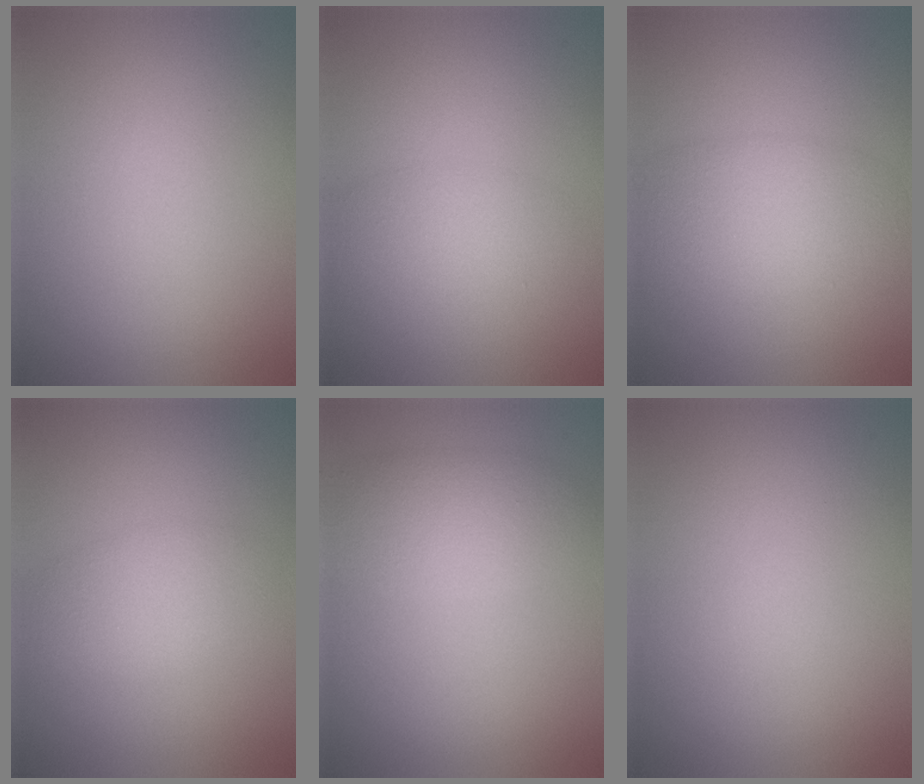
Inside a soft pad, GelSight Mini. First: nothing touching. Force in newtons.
{"total": 2.7, "press": 2.7, "slide": 0.1}
{"total": 4.5, "press": 4.5, "slide": 0.2}
{"total": 2.9, "press": 2.9, "slide": 0.1}
{"total": 3.5, "press": 3.5, "slide": 0.1}
{"total": 0.0}